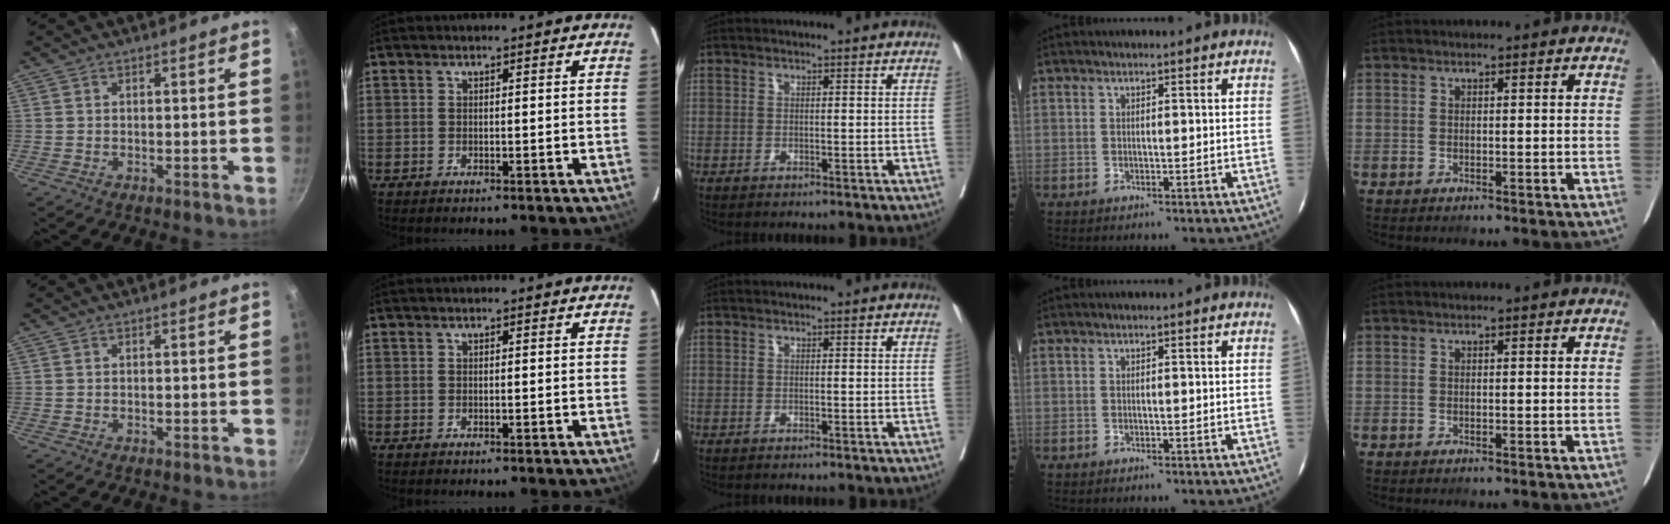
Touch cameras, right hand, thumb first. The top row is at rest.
{}